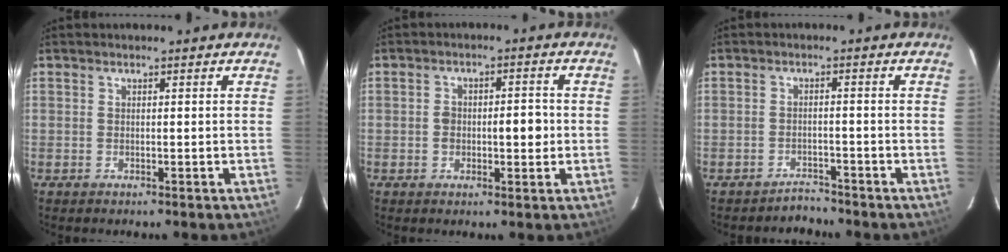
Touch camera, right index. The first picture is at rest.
{"total": 5.6, "force": [-0.6, 2.9, 4.8], "torque": [-0.081, 0.016, -0.004]}
{"total": 2.6, "force": [-2.5, 0.7, -0.4], "torque": [0.004, -0.004, -0.038]}